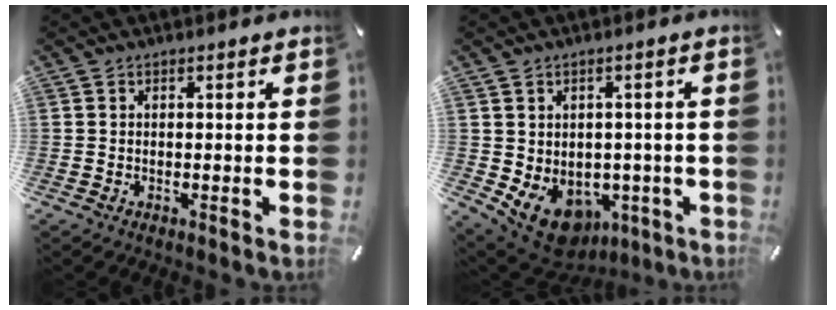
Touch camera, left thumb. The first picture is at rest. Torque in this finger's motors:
{"motor_torque": [1.00, 1.52, 0.25, 0.35, 0.19]}